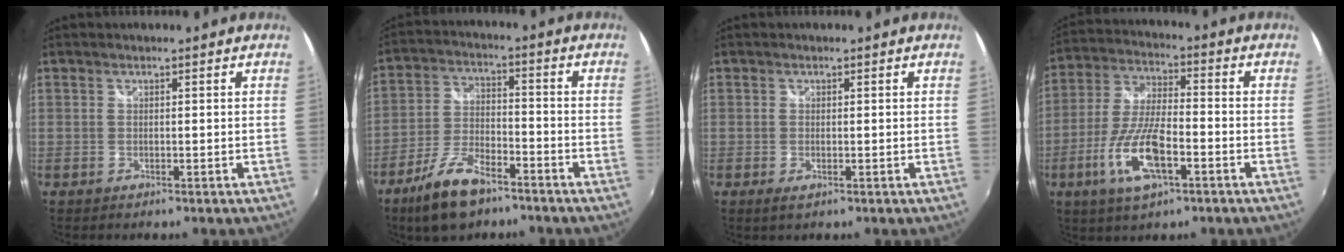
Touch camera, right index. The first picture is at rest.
{"total": 11.5, "force": [-8.0, 4.6, 6.9], "torque": [-0.152, -0.005, -0.146]}
{"total": 1.1, "force": [-0.3, 0.5, 0.9], "torque": [-0.017, -0.002, -0.005]}
{"total": 13.0, "force": [-5.4, 4.1, 11.1], "torque": [-0.236, -0.006, -0.100]}